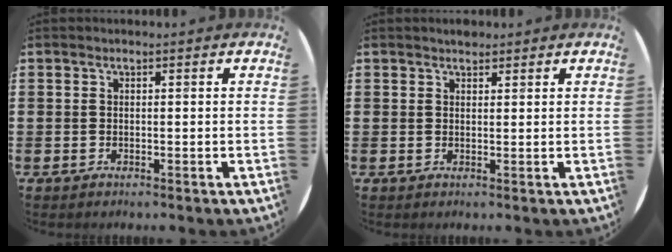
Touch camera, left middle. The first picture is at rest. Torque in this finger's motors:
{"motor_torque": [0.07, -0.06, -0.02, 0.00]}